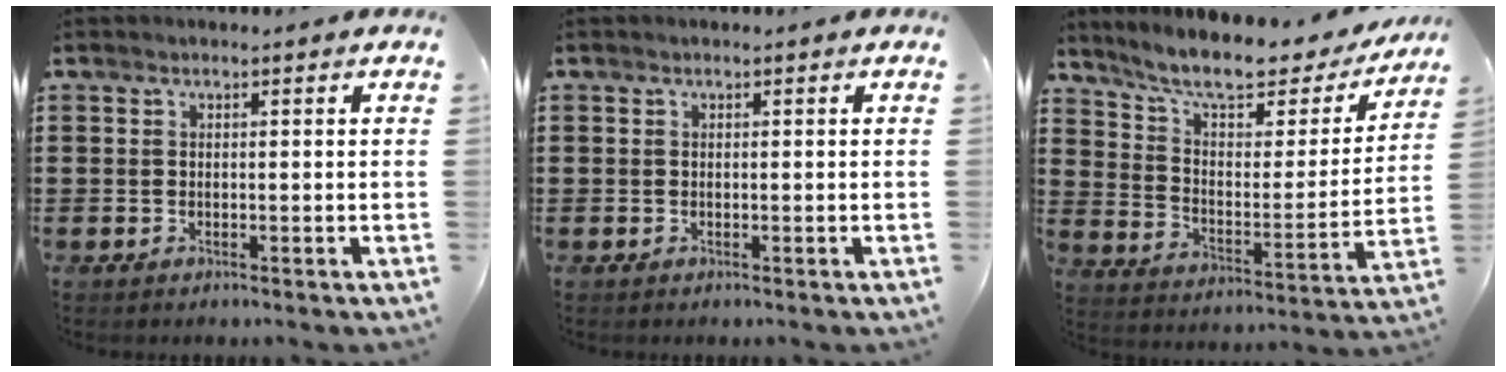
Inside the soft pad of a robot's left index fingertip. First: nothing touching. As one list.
[{"total": 0.0}, {"total": 9.0, "force": [7.5, 1.7, 4.6], "torque": [-0.112, -0.043, 0.127]}]